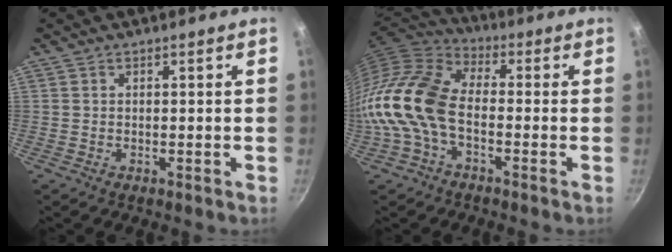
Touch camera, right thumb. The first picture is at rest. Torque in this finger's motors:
{"motor_torque": [1.78, 3.22, 1.96, -0.81, 0.30]}